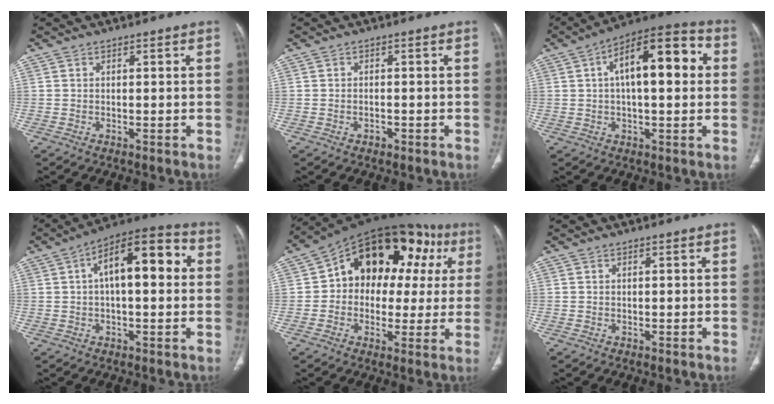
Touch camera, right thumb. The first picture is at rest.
{"total": 1.3, "force": [-0.6, 0.9, 0.6], "torque": [-0.011, 0.007, -0.006]}
{"total": 17.1, "force": [3.4, 7.1, 15.2], "torque": [-0.211, 0.032, 0.043]}
{"total": 15.6, "force": [3.0, 6.7, 13.8], "torque": [-0.193, 0.035, 0.039]}
{"total": 22.4, "force": [5.6, 14.9, 15.7], "torque": [-0.163, 0.041, 0.075]}
{"total": 0.6, "force": [0.2, 0.3, 0.5], "torque": [-0.008, 0.000, 0.005]}